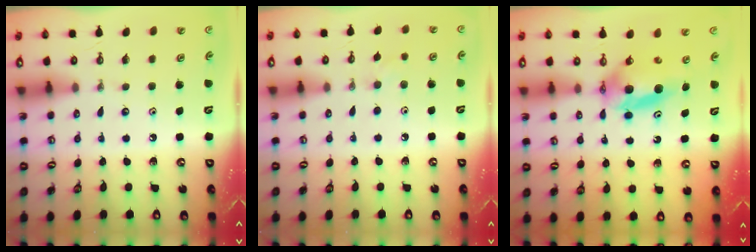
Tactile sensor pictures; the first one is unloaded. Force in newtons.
{"total": 5.3, "press": 5.2, "slide": 0.9}
{"total": 7.8, "press": 5.4, "slide": 5.7}